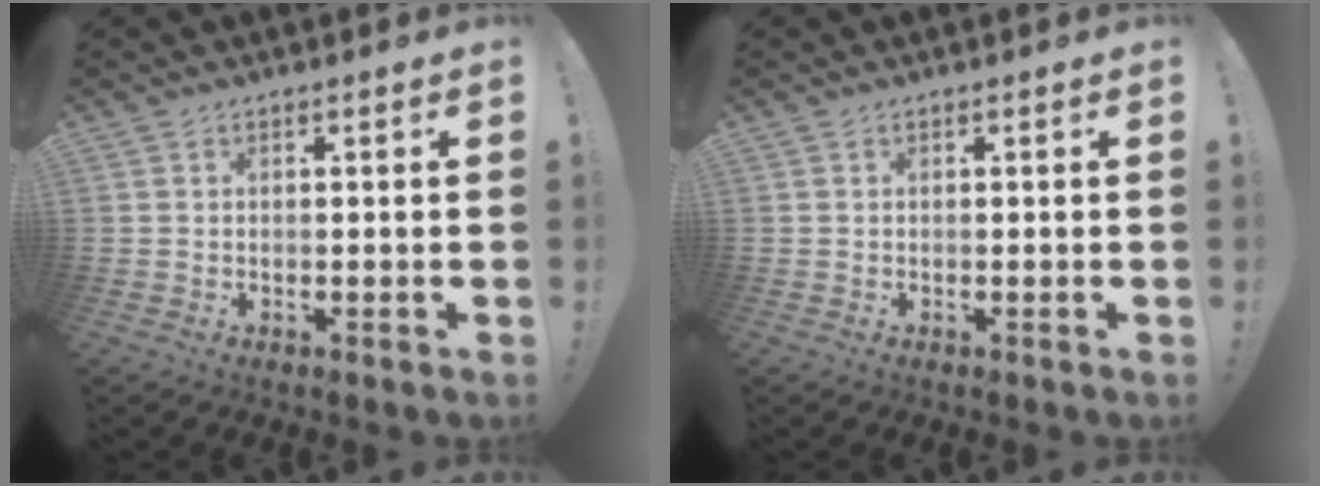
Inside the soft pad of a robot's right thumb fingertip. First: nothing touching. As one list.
[{"total": 0.0}]